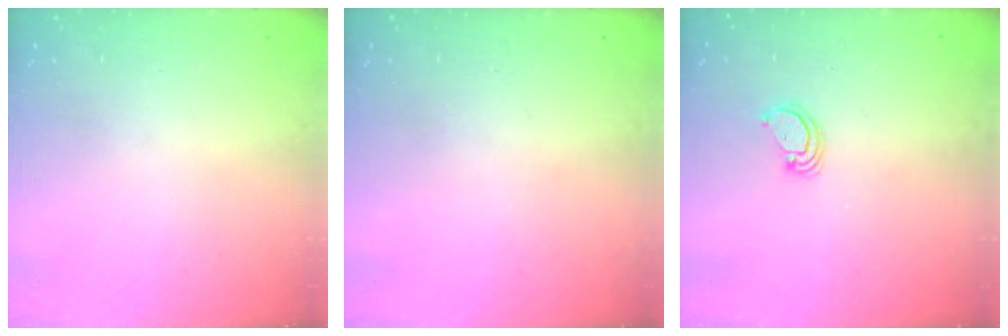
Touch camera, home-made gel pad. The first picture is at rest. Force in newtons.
{"total": 0.0}
{"total": 3.4, "press": 3.4, "slide": 0.3}